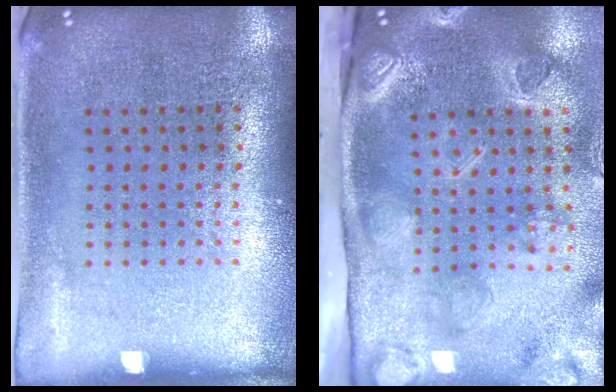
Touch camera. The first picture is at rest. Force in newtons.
{"total": 4.3, "press": 3.1, "slide": 3.0}